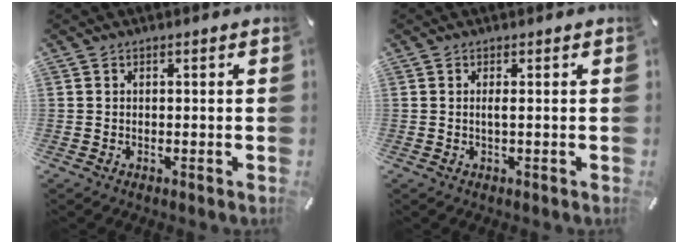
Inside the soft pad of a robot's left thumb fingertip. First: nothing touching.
{"total": 1.4, "force": [0.0, 0.0, 1.4], "torque": [-0.029, -0.005, 0.000]}